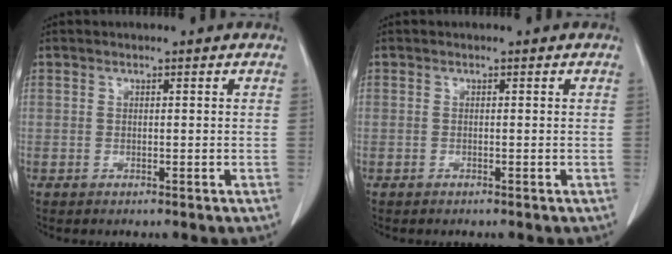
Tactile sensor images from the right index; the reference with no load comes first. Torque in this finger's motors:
{"motor_torque": [0.07, 0.02, 0.00, 0.01]}